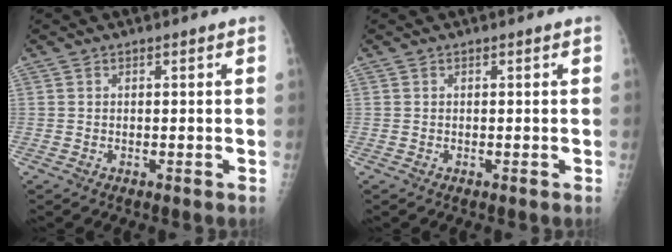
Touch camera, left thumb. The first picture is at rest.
{"total": 0.0}